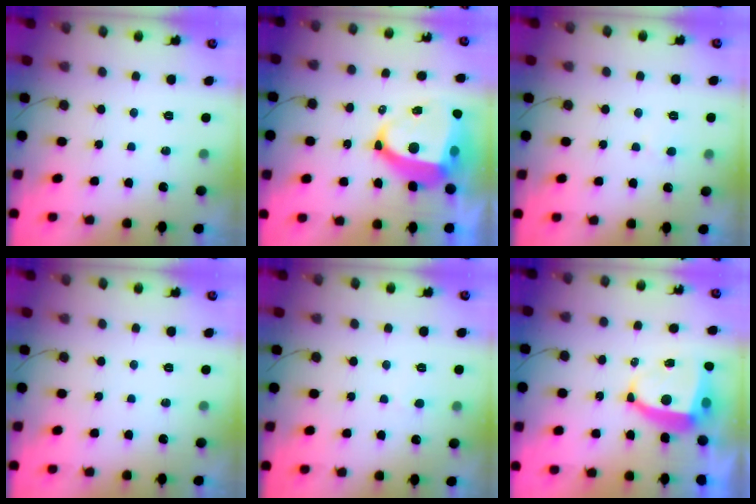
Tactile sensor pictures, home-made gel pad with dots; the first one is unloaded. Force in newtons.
{"total": 13.7, "press": 13.6, "slide": 1.4}
{"total": 2.5, "press": 2.4, "slide": 0.3}
{"total": 0.0}
{"total": 2.5, "press": 2.5, "slide": 0.2}
{"total": 8.3, "press": 8.3, "slide": 1.0}